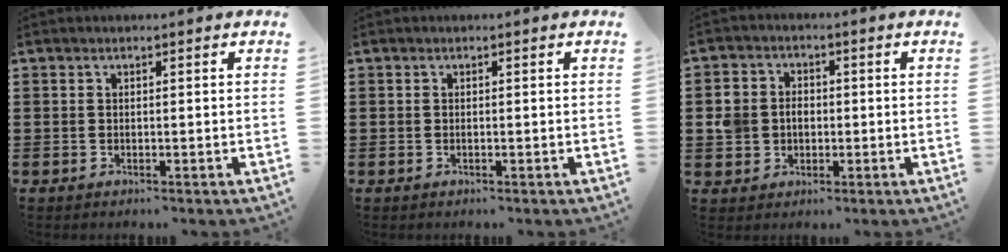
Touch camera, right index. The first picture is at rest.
{"total": 0.0}
{"total": 4.3, "force": [-0.4, 4.0, 1.6], "torque": [-0.058, 0.009, -0.014]}